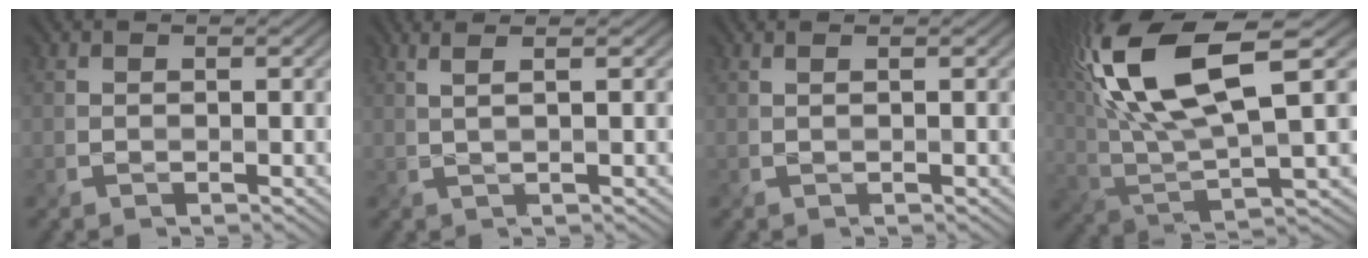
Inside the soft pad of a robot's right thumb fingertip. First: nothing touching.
{"total": 2.7, "force": [1.4, 0.4, 2.3], "torque": [-0.022, 0.005, 0.008]}
{"total": 0.6, "force": [0.3, -0.2, 0.5], "torque": [-0.003, -0.004, 0.001]}
{"total": 17.0, "force": [7.0, 5.8, 14.3], "torque": [-0.334, 0.025, 0.129]}